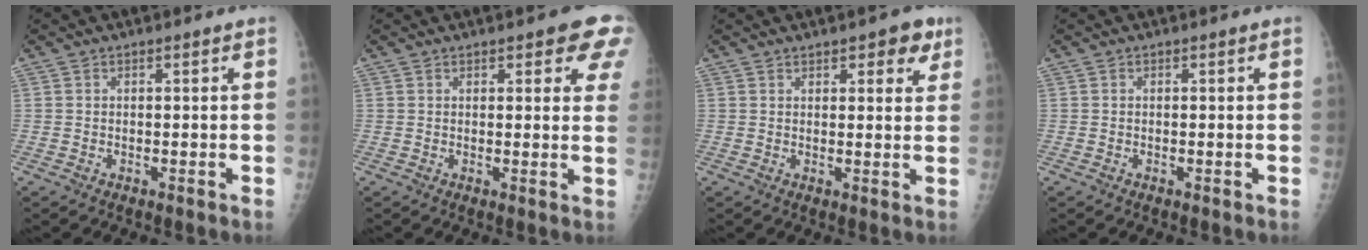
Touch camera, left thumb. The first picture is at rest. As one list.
[{"total": 7.3, "force": [4.5, 2.7, 5.0], "torque": [-0.026, -0.014, 0.045]}, {"total": 5.1, "force": [3.0, 2.4, 3.4], "torque": [-0.018, -0.011, 0.031]}, {"total": 0.0}]